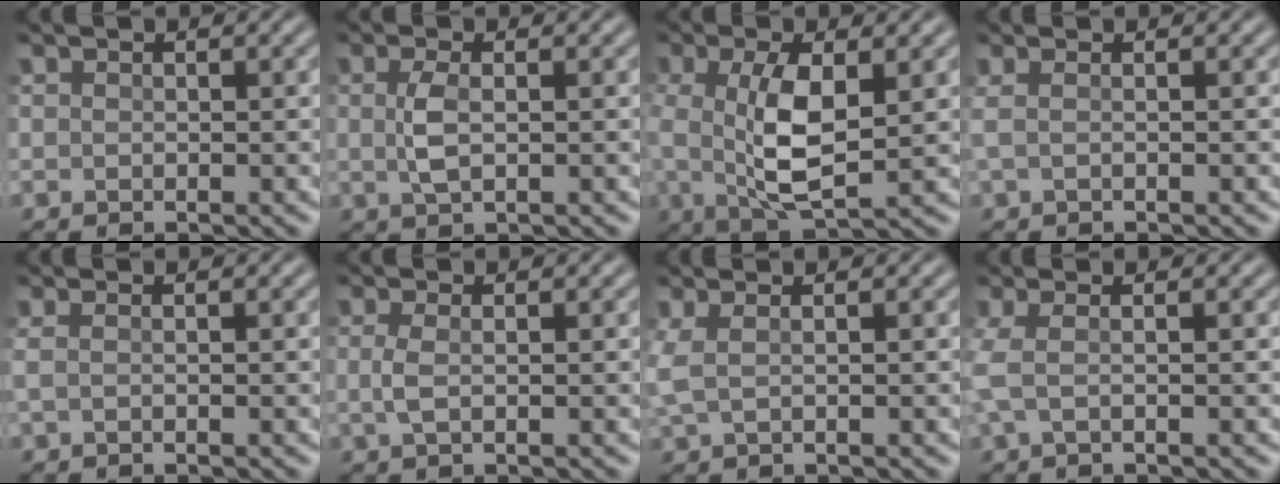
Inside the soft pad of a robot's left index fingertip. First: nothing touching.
{"total": 2.4, "force": [-0.1, 0.9, 2.2], "torque": [-0.050, 0.000, -0.002]}
{"total": 6.5, "force": [0.0, 2.6, 5.9], "torque": [-0.132, -0.003, 0.001]}
{"total": 1.1, "force": [0.0, 0.1, 1.1], "torque": [-0.026, 0.003, 0.000]}
{"total": 0.7, "force": [0.0, 0.0, 0.7], "torque": [-0.017, 0.003, 0.002]}
{"total": 1.6, "force": [-0.2, 0.5, 1.5], "torque": [-0.038, -0.001, -0.004]}
{"total": 2.2, "force": [-0.2, 1.0, 1.9], "torque": [-0.056, 0.001, -0.002]}
{"total": 2.6, "force": [-0.6, 1.0, 2.3], "torque": [-0.067, 0.002, -0.013]}